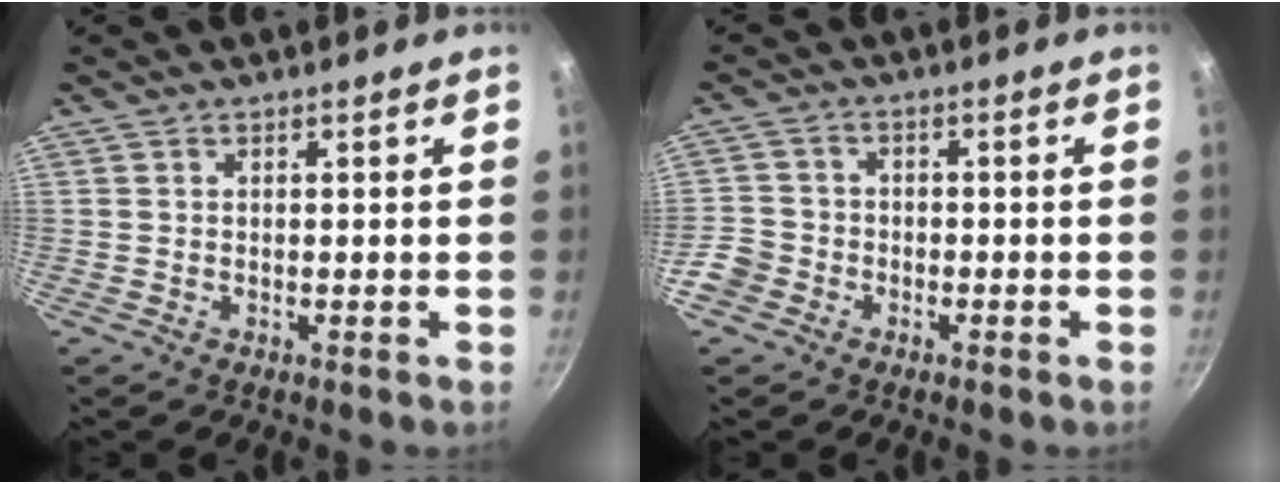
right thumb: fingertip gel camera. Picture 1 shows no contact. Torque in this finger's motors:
{"motor_torque": [-0.60, -0.16, -0.03, -0.33, 0.00]}